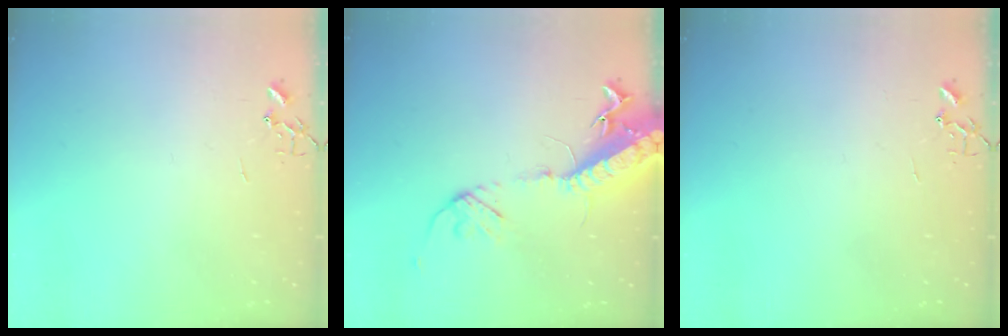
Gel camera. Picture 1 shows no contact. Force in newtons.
{"total": 17.1, "press": 16.6, "slide": 4.0}
{"total": 0.0}